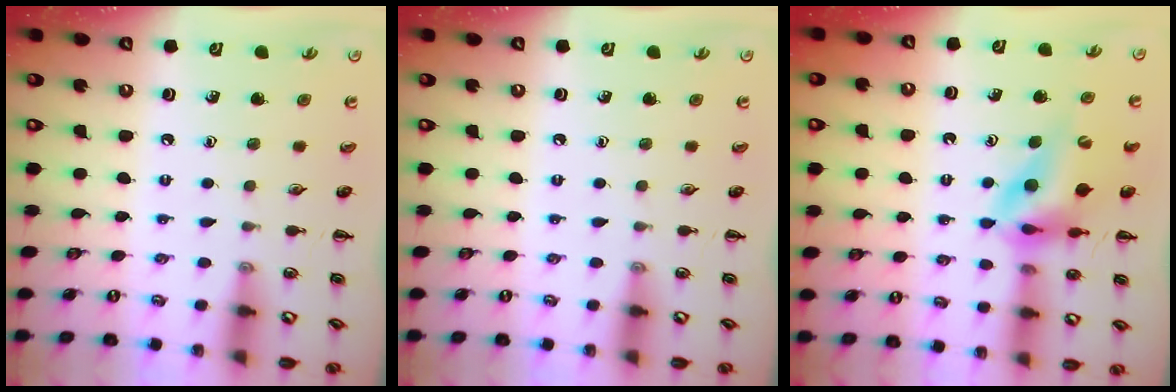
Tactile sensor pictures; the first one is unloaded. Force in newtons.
{"total": 0.0}
{"total": 10.9, "press": 10.3, "slide": 3.5}